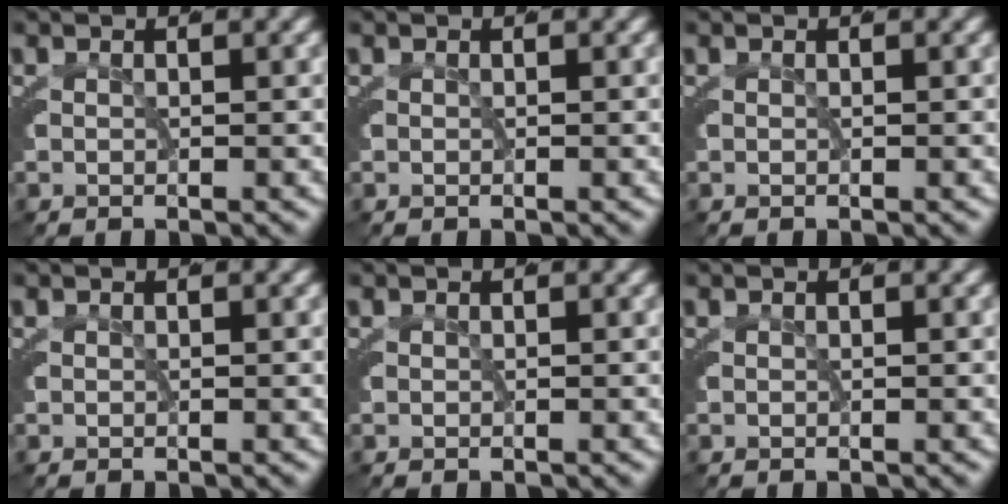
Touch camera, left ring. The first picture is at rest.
{"total": 0.0}
{"total": 0.0}
{"total": 0.0}
{"total": 0.0}
{"total": 0.0}